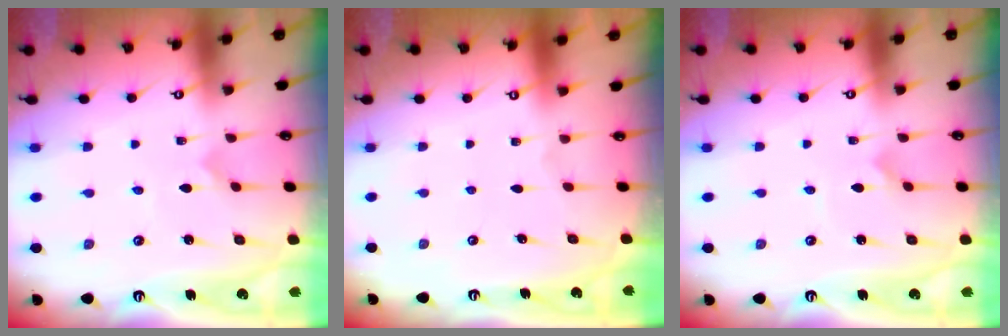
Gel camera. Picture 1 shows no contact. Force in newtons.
{"total": 0.0}
{"total": 2.4, "press": 2.4, "slide": 0.2}